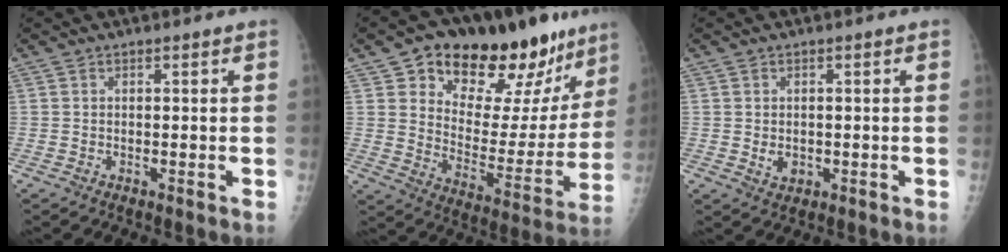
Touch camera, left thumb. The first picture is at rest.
{"total": 26.7, "force": [17.0, 12.6, 16.2], "torque": [-0.188, -0.060, 0.258]}
{"total": 2.5, "force": [-0.2, 2.0, 1.6], "torque": [-0.019, -0.002, 0.004]}